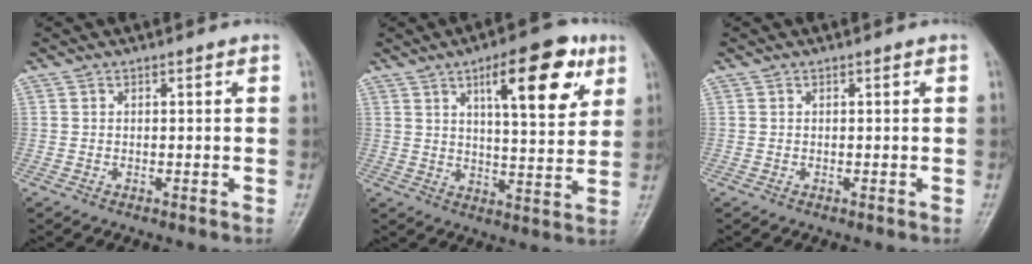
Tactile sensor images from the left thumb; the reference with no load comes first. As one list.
[{"total": 17.5, "force": [8.2, 5.9, 14.3], "torque": [-0.181, -0.030, 0.124]}, {"total": 0.0}]